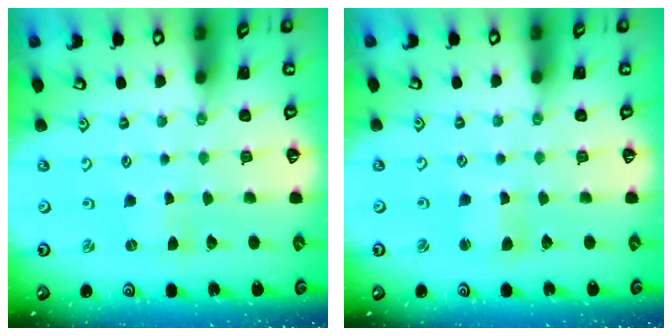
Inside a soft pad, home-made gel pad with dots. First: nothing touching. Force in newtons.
{"total": 2.6, "press": 2.5, "slide": 0.3}